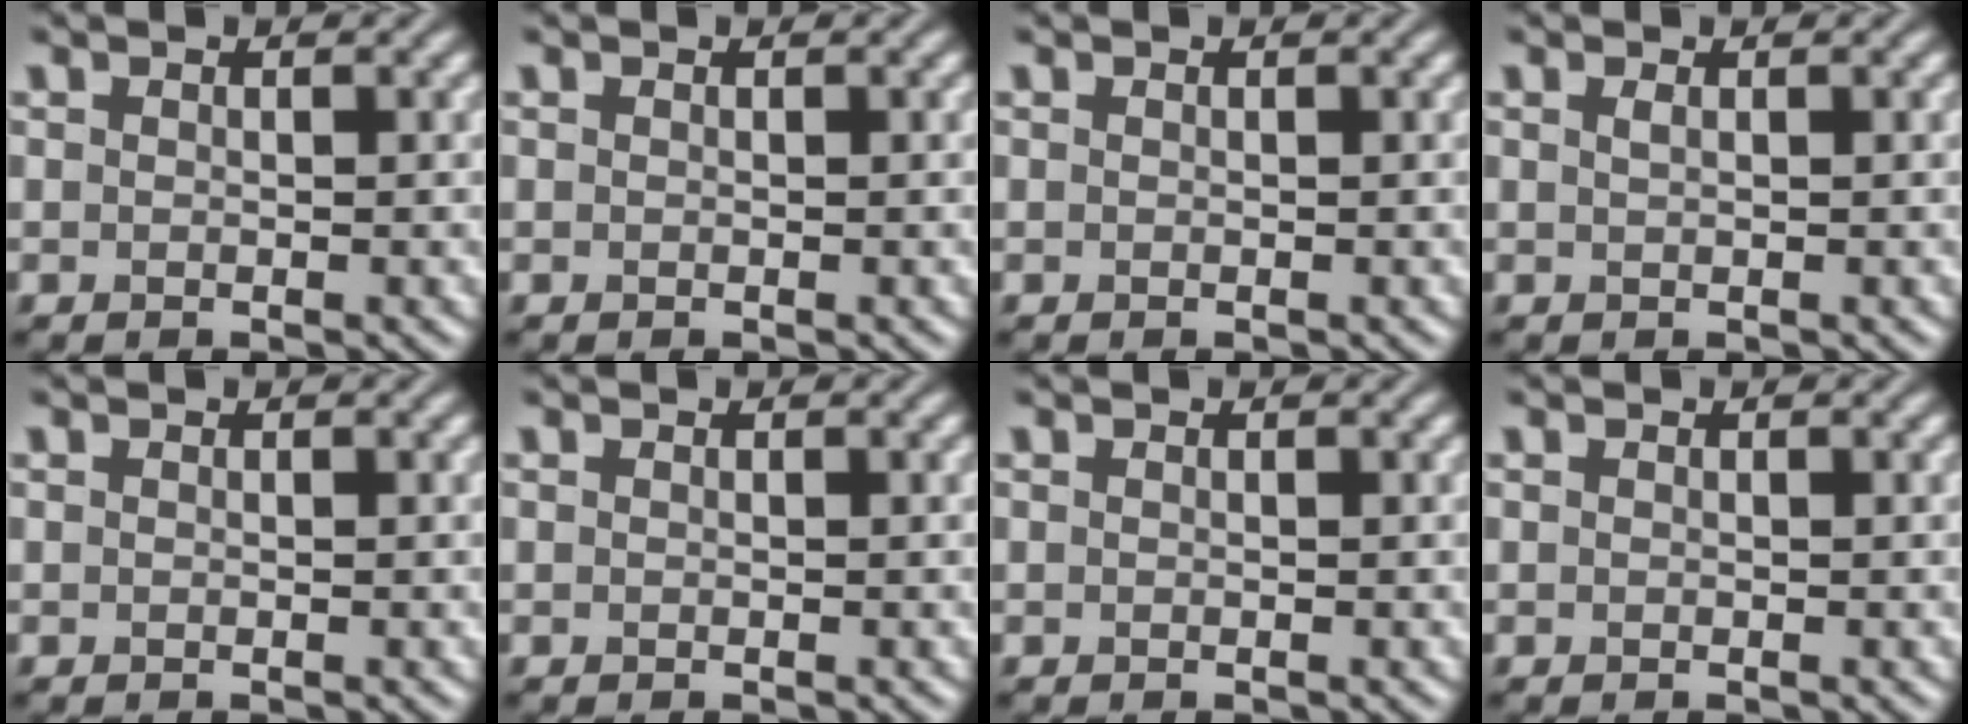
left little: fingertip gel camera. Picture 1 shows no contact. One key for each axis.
{"total": 0.0}
{"total": 0.0}
{"total": 0.6, "fx": 0.3, "fy": 0.2, "fz": 0.5, "tx": -0.008, "ty": 0.004, "tz": 0.005}
{"total": 0.0}
{"total": 0.0}
{"total": 0.0}
{"total": 0.0}